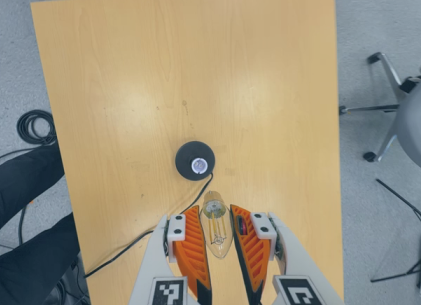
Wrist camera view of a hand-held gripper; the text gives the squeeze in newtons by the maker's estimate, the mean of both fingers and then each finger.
{"total": 12.4, "left": 13.8, "right": 11.0}